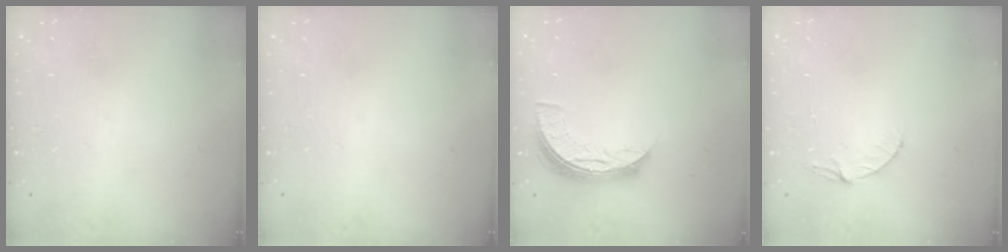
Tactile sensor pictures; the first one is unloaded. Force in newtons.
{"total": 0.0}
{"total": 7.7, "press": 7.6, "slide": 0.7}
{"total": 4.7, "press": 4.7, "slide": 0.4}